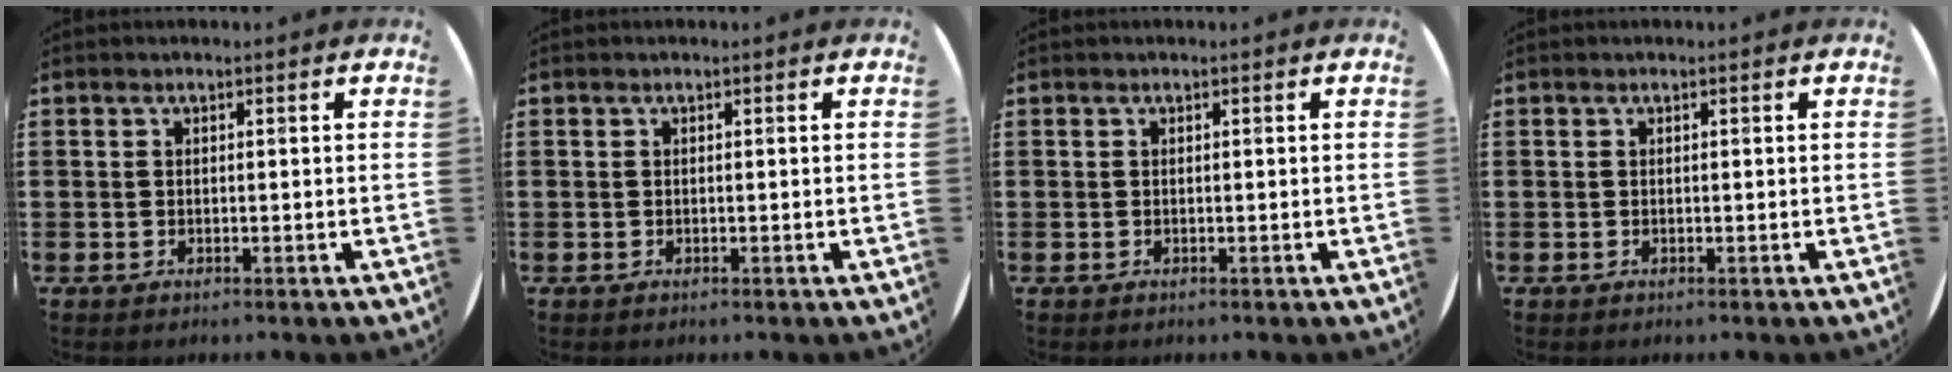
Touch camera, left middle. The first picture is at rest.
{"total": 0.0}
{"total": 0.0}
{"total": 0.0}